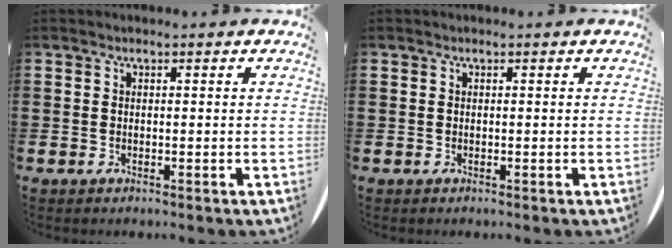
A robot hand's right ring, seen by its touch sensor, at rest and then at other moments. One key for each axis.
{"total": 0.0}